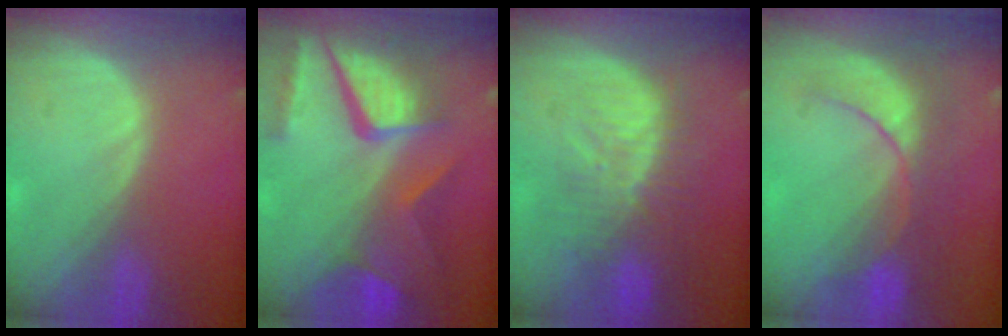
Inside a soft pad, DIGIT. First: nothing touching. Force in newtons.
{"total": 11.5, "press": 9.5, "slide": 6.5}
{"total": 10.0, "press": 8.8, "slide": 4.6}
{"total": 8.4, "press": 7.9, "slide": 2.9}